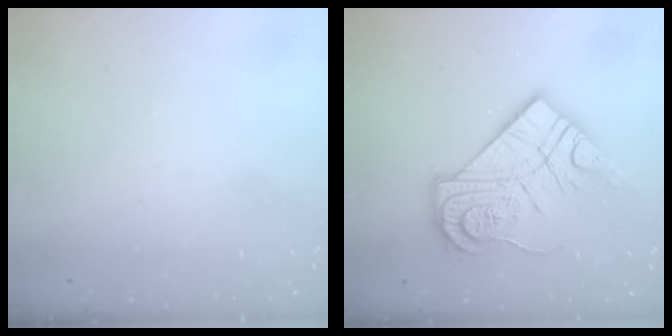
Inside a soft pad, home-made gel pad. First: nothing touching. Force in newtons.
{"total": 18.2, "press": 18.1, "slide": 1.2}